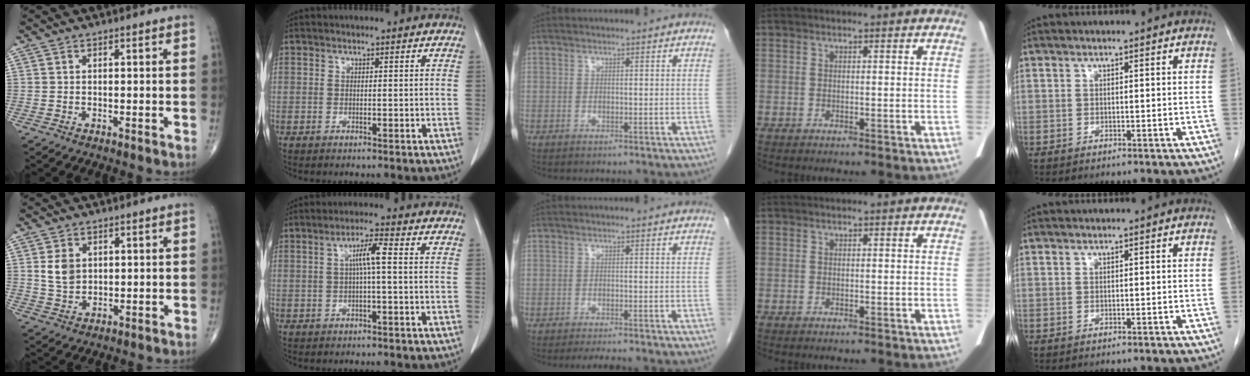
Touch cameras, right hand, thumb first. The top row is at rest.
{"thumb": {"total": 5.0, "force": [1.2, 3.7, 3.1], "torque": [-0.042, -0.008, 0.029]}, "index": {"total": 4.0, "force": [0.5, 0.2, 4.0], "torque": [-0.074, 0.011, 0.008]}, "middle": {"total": 3.1, "force": [-2.8, 0.3, 1.4], "torque": [-0.020, -0.007, -0.039]}}